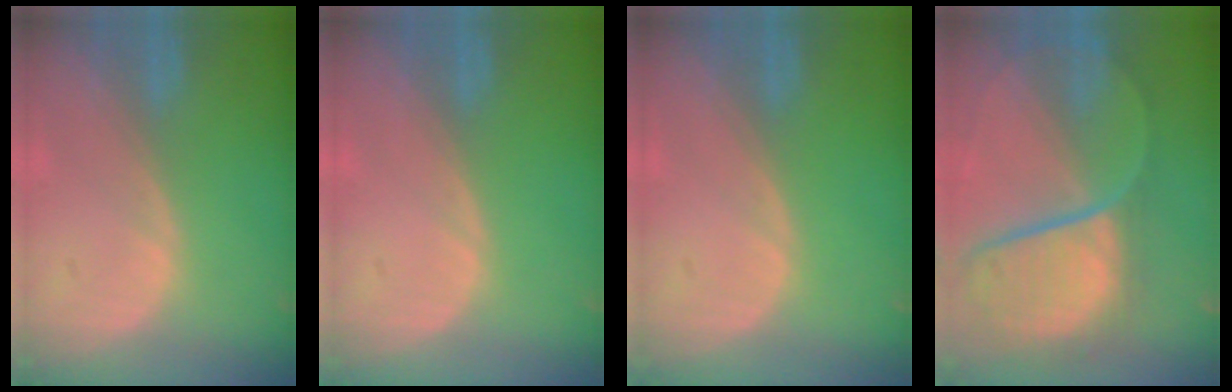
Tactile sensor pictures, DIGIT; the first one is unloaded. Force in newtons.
{"total": 0.0}
{"total": 0.0}
{"total": 12.0, "press": 9.9, "slide": 6.7}